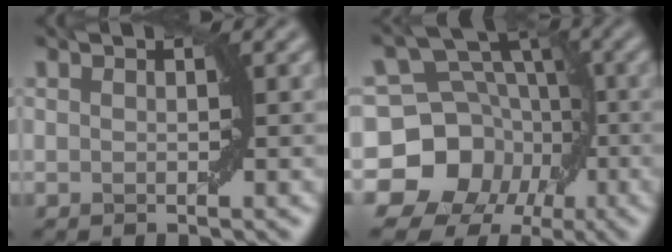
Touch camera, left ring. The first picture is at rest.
{"total": 15.2, "force": [-5.5, 13.2, 5.2], "torque": [-0.094, 0.000, -0.112]}